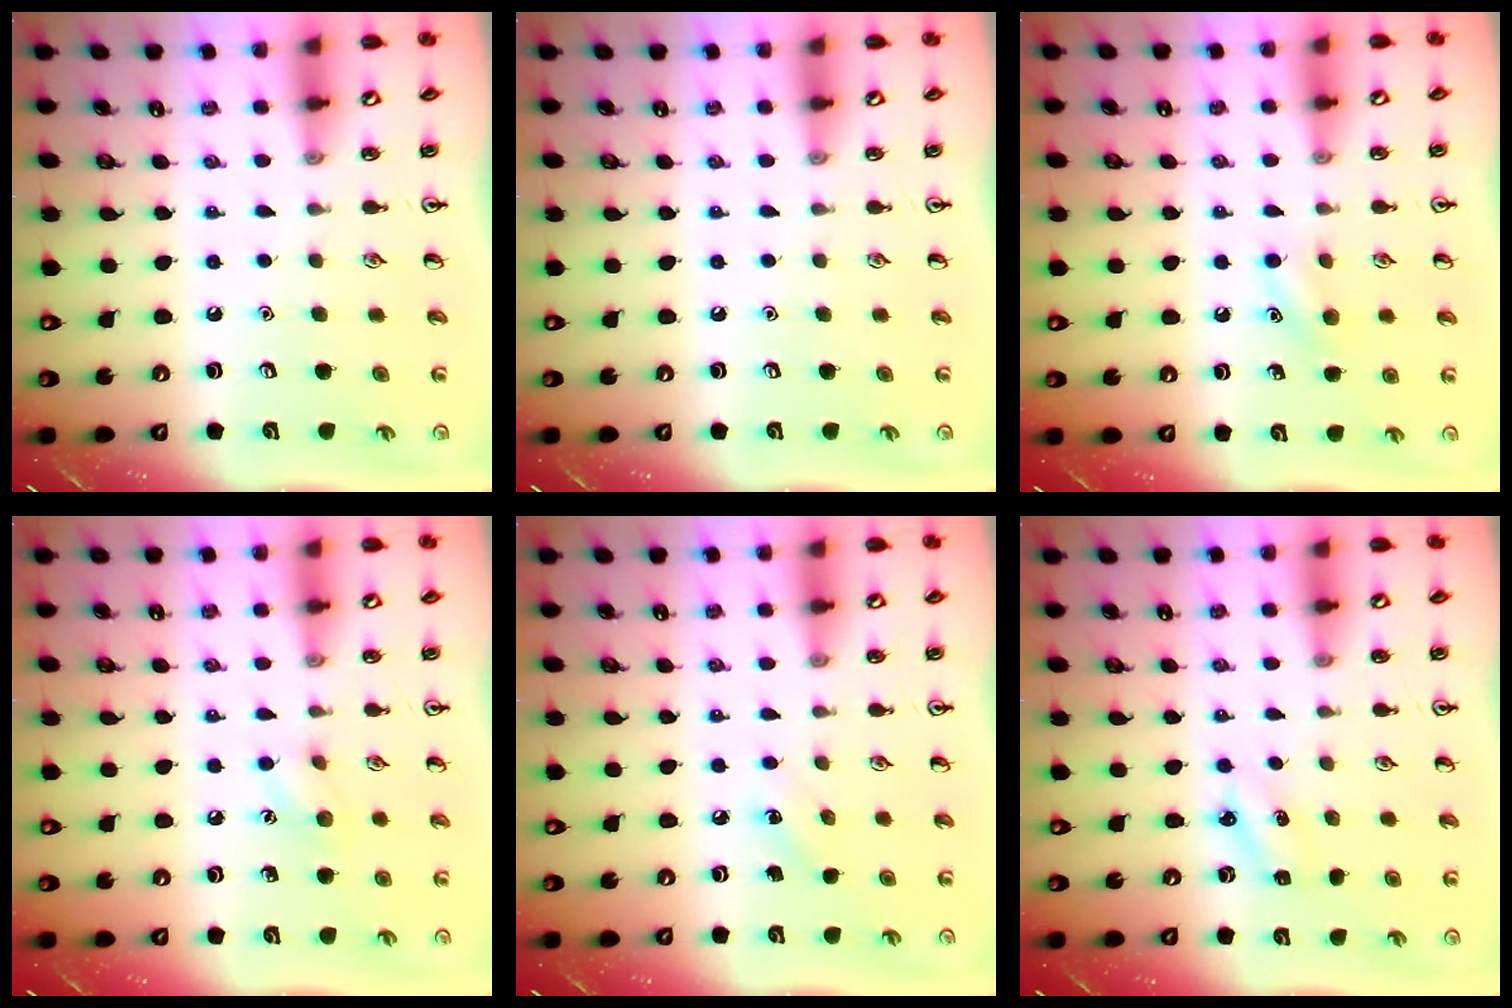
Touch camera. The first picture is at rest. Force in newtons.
{"total": 0.0}
{"total": 7.4, "press": 7.0, "slide": 2.3}
{"total": 7.1, "press": 6.9, "slide": 1.8}
{"total": 5.3, "press": 5.0, "slide": 1.6}
{"total": 2.9, "press": 2.7, "slide": 0.9}